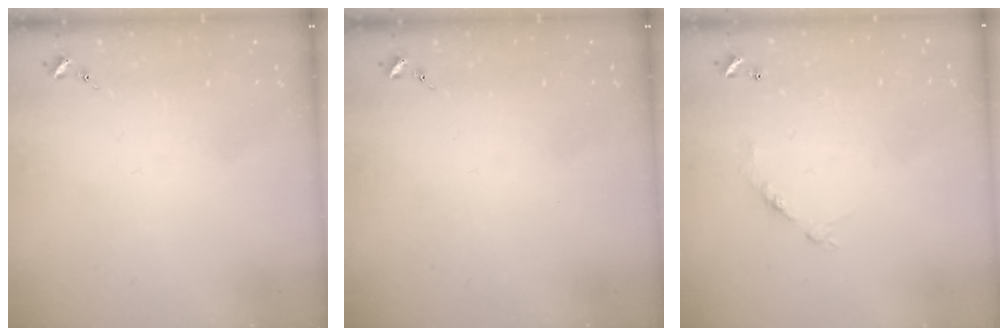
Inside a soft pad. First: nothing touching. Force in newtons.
{"total": 0.0}
{"total": 7.7, "press": 7.7, "slide": 0.4}